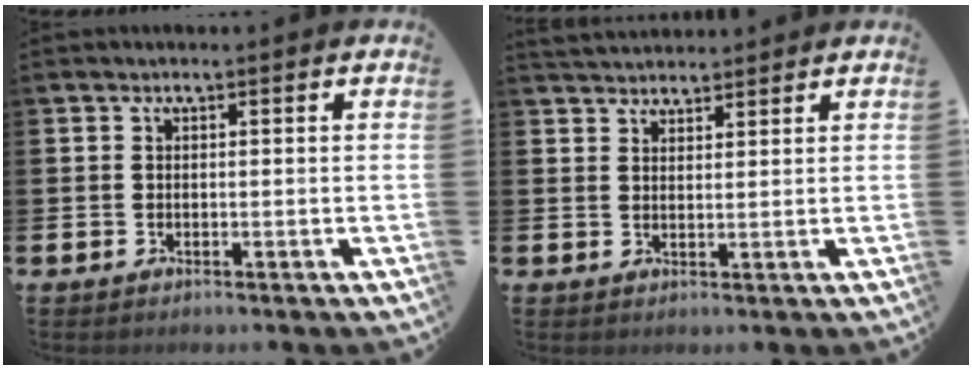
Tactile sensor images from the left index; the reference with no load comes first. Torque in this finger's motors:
{"motor_torque": [-0.18, -1.06, 0.09, 0.09]}